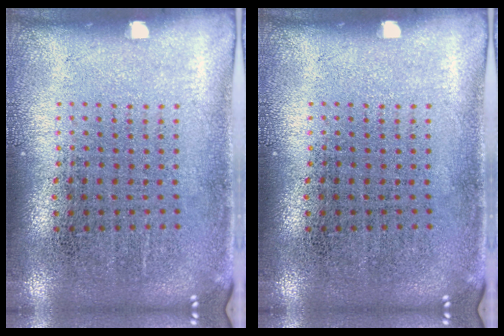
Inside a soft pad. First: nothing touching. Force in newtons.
{"total": 0.0}